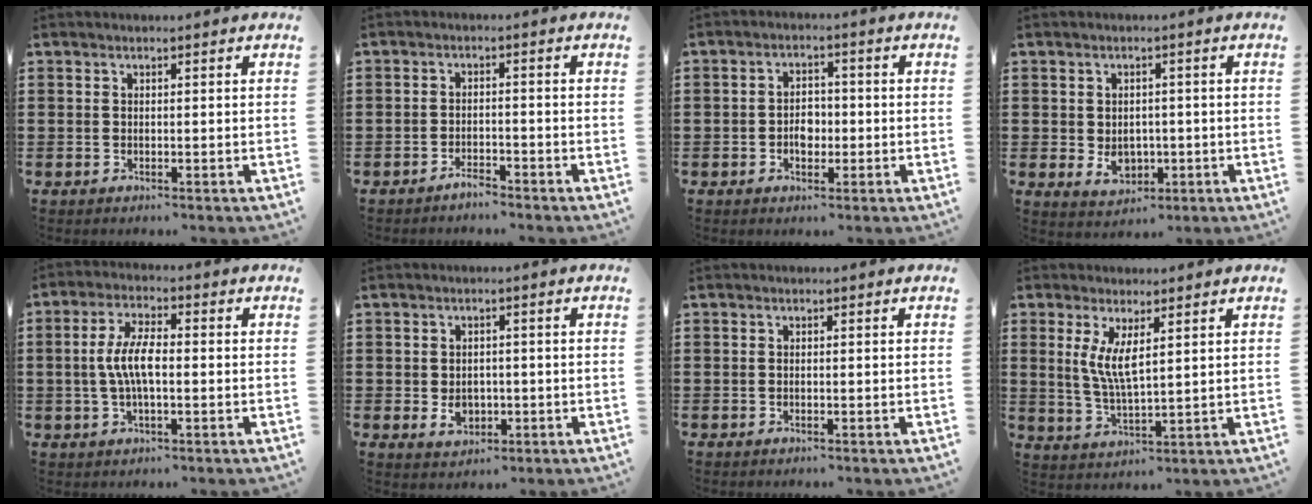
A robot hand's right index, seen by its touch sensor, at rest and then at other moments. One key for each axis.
{"total": 2.1, "fx": -2.0, "fy": 0.4, "fz": 0.6, "tx": -0.015, "ty": 0.002, "tz": -0.040}
{"total": 3.4, "fx": -0.7, "fy": 2.4, "fz": 2.4, "tx": -0.039, "ty": 0.001, "tz": -0.016}
{"total": 3.6, "fx": -0.5, "fy": 2.8, "fz": 2.3, "tx": -0.032, "ty": -0.001, "tz": -0.015}
{"total": 6.7, "fx": -0.4, "fy": 2.5, "fz": 6.2, "tx": -0.140, "ty": -0.003, "tz": -0.016}
{"total": 3.2, "fx": -0.6, "fy": 2.5, "fz": 2.0, "tx": -0.033, "ty": 0.000, "tz": -0.015}
{"total": 0.0}
{"total": 5.5, "fx": 1.8, "fy": 1.5, "fz": 4.9, "tx": -0.103, "ty": -0.001, "tz": 0.033}